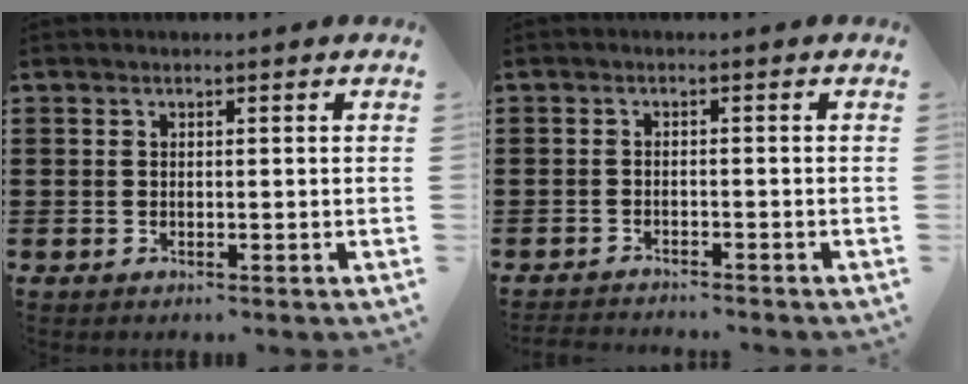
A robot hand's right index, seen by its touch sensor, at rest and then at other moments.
{"total": 1.6, "force": [-1.6, 0.0, -0.2], "torque": [-0.001, 0.003, -0.035]}